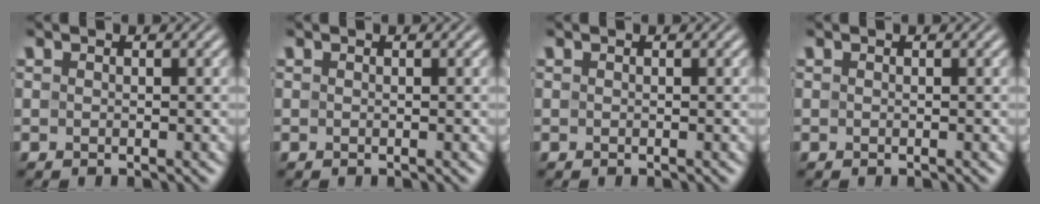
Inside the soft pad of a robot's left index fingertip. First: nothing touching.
{"total": 0.0}
{"total": 0.0}
{"total": 0.0}